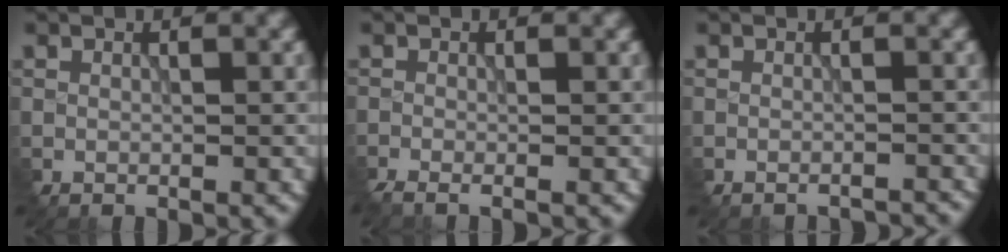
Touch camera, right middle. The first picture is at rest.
{"total": 2.2, "force": [-1.2, 0.8, 1.6], "torque": [-0.011, 0.001, -0.024]}
{"total": 2.2, "force": [-2.1, 0.2, 0.6], "torque": [0.000, 0.002, -0.032]}